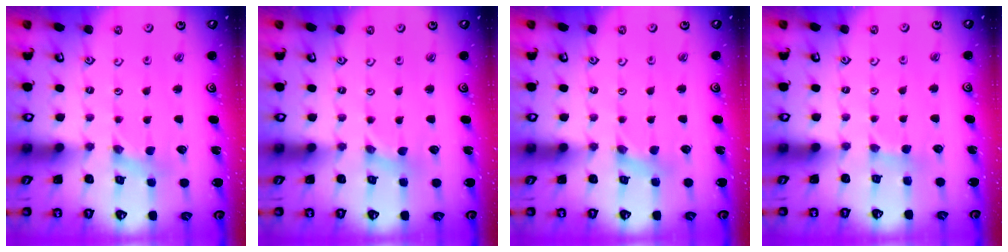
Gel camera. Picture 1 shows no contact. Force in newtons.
{"total": 0.0}
{"total": 1.5, "press": 1.5, "slide": 0.3}
{"total": 1.9, "press": 1.9, "slide": 0.3}